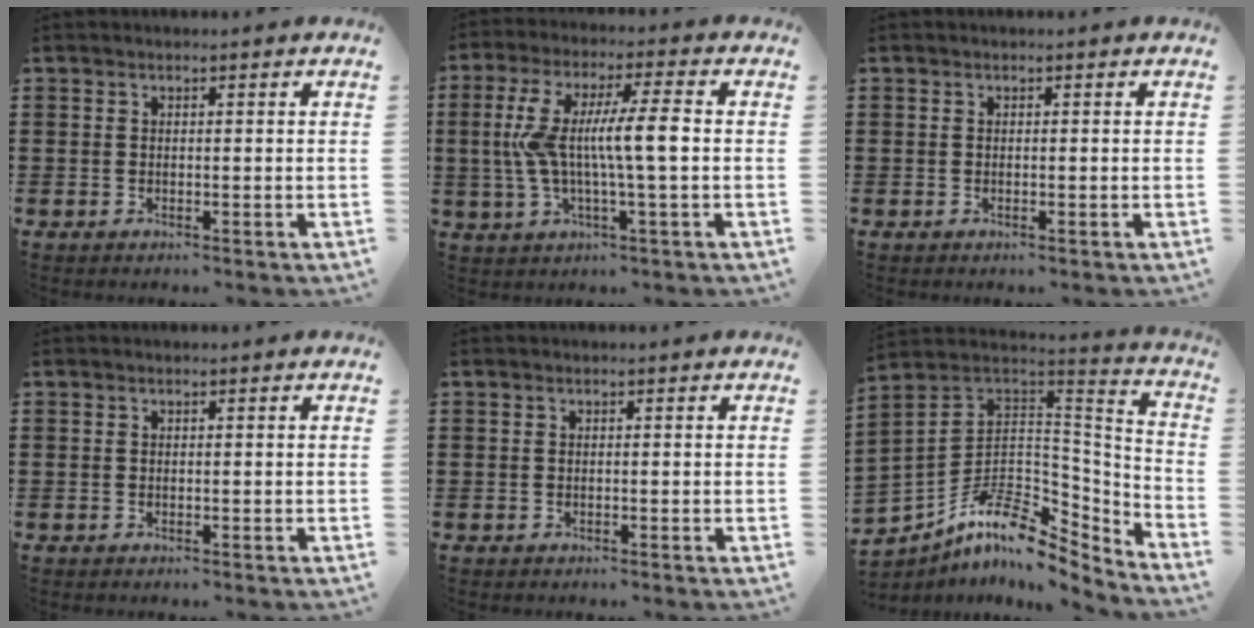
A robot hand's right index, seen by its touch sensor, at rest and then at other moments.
{"total": 10.2, "force": [-0.2, 1.4, 10.1], "torque": [-0.187, 0.002, -0.009]}
{"total": 0.0}
{"total": 0.0}
{"total": 0.0}
{"total": 9.6, "force": [-5.9, 4.9, 5.7], "torque": [-0.119, -0.001, -0.111]}